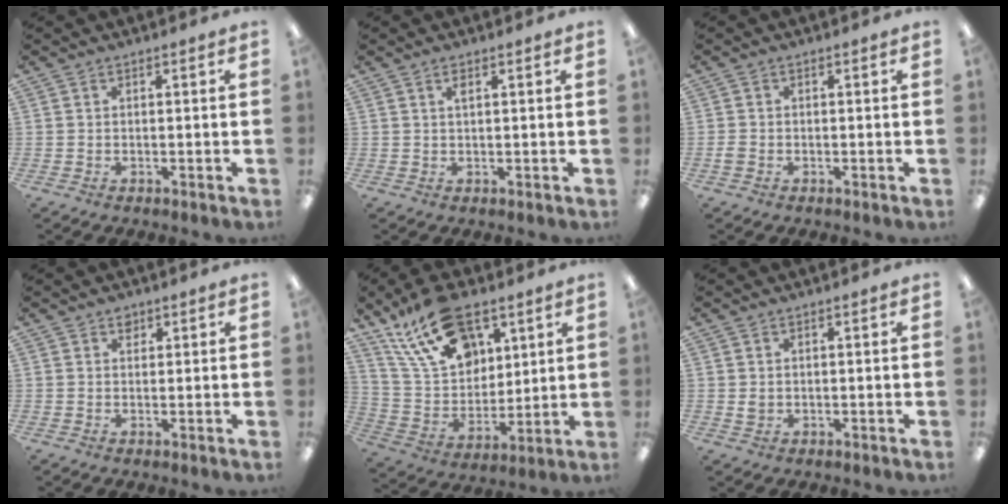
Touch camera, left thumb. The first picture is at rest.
{"total": 1.4, "force": [0.9, 0.4, 1.0], "torque": [-0.023, 0.001, 0.016]}
{"total": 1.4, "force": [-0.5, 1.1, 0.7], "torque": [-0.012, 0.003, -0.010]}
{"total": 1.7, "force": [1.2, 1.2, 0.4], "torque": [0.006, -0.006, 0.019]}
{"total": 20.8, "force": [12.6, 12.1, 11.4], "torque": [-0.199, -0.052, 0.229]}
{"total": 1.2, "force": [0.3, 1.0, 0.6], "torque": [-0.014, 0.003, 0.006]}